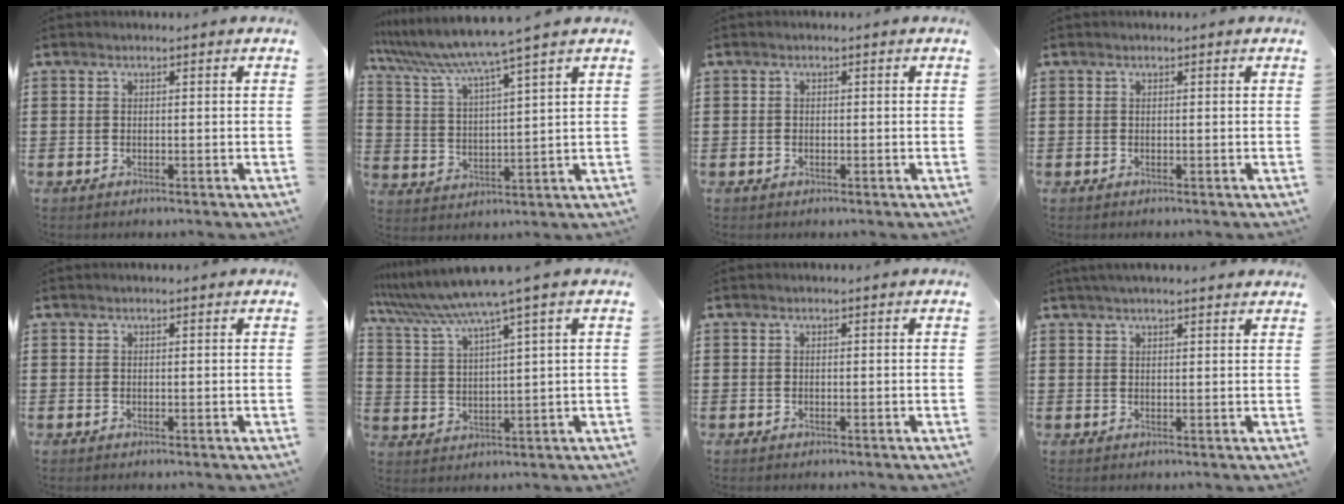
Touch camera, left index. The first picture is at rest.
{"total": 6.9, "force": [5.9, -1.0, 3.3], "torque": [-0.090, -0.041, 0.096]}
{"total": 0.5, "force": [-0.3, 0.5, 0.1], "torque": [-0.005, 0.001, -0.006]}
{"total": 0.0}
{"total": 0.0}
{"total": 6.3, "force": [4.7, -0.9, 4.2], "torque": [-0.098, -0.029, 0.076]}
{"total": 0.0}
{"total": 2.1, "force": [1.9, 0.1, 0.9], "torque": [-0.020, 0.003, 0.035]}